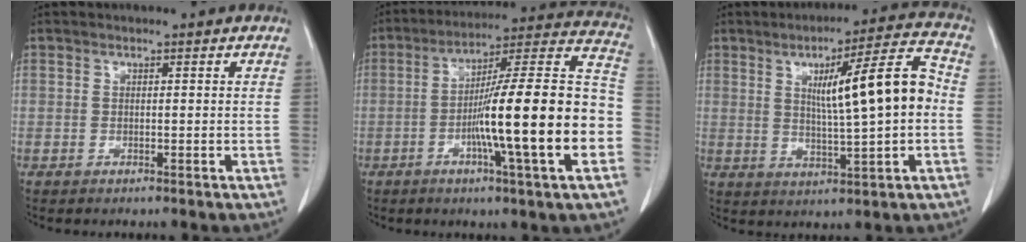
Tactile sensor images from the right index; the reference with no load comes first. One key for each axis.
{"total": 21.9, "fx": -5.0, "fy": 0.4, "fz": 21.3, "tx": -0.279, "ty": 0.013, "tz": -0.084}
{"total": 12.5, "fx": 1.0, "fy": 0.7, "fz": 12.5, "tx": -0.187, "ty": 0.017, "tz": 0.018}